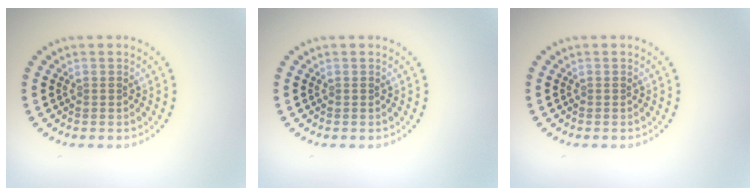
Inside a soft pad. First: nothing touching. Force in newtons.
{"total": 0.0}
{"total": 0.0}